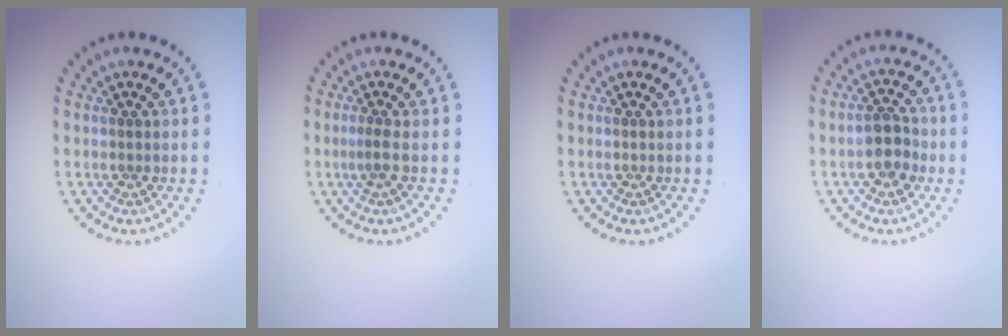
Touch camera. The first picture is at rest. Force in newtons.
{"total": 1.2, "press": 0.8, "slide": 0.9}
{"total": 0.0}
{"total": 2.9, "press": 2.8, "slide": 0.7}